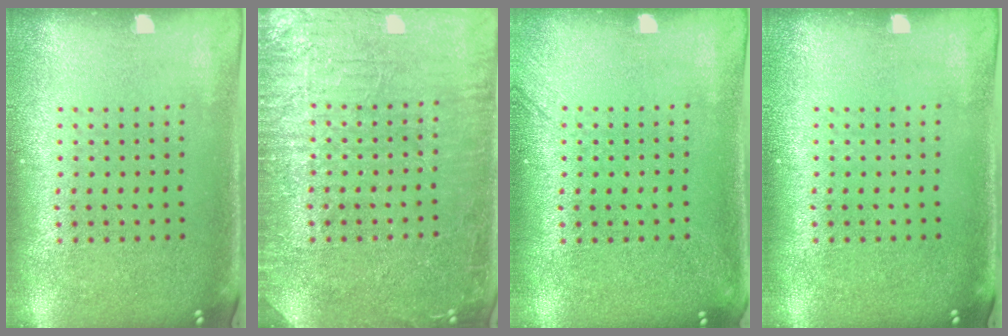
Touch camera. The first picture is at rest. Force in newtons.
{"total": 5.9, "press": 5.8, "slide": 1.0}
{"total": 1.2, "press": 1.2, "slide": 0.2}
{"total": 0.0}